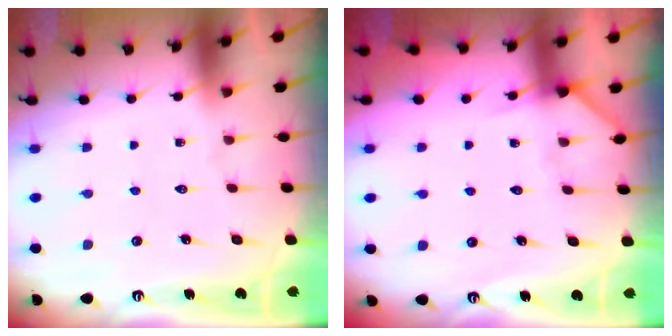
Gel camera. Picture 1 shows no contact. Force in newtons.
{"total": 4.9, "press": 4.9, "slide": 0.4}